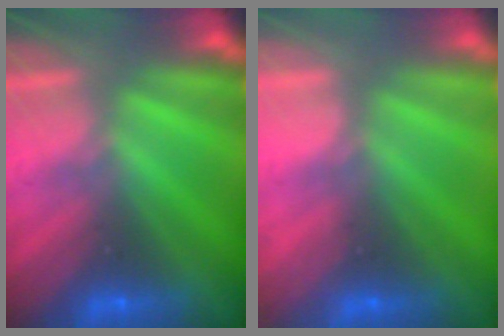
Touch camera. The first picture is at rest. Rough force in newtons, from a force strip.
{"total": 2.3}